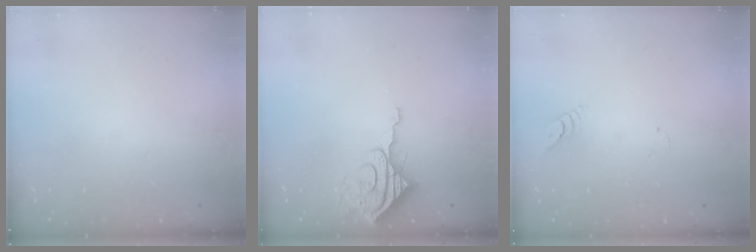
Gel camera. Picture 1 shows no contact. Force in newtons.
{"total": 10.5, "press": 10.4, "slide": 1.1}
{"total": 2.9, "press": 2.8, "slide": 0.4}